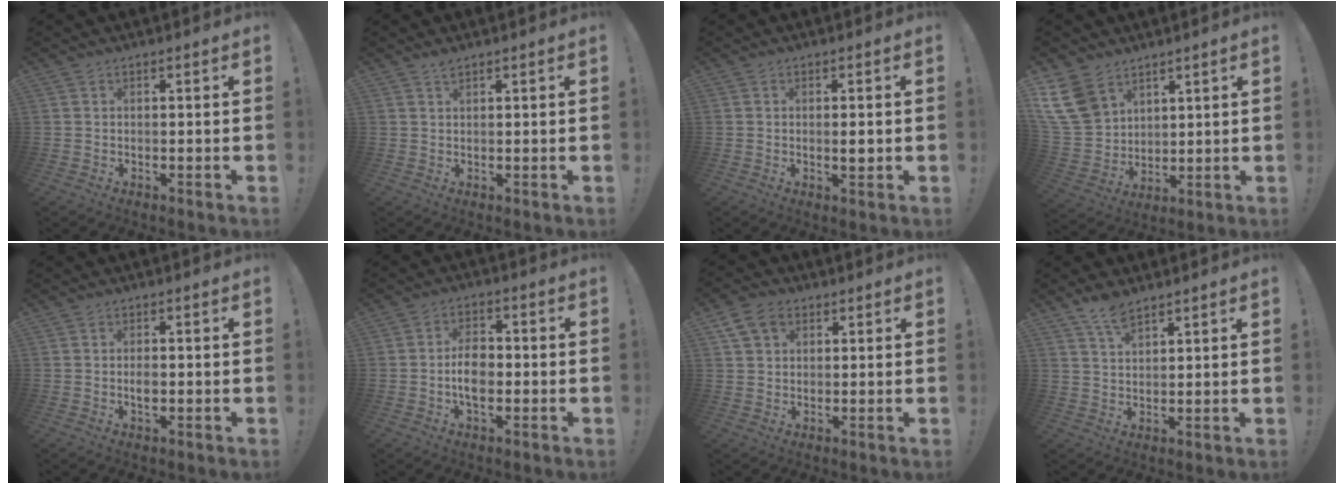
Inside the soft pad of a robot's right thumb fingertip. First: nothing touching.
{"total": 1.5, "force": [1.3, 0.2, 0.7], "torque": [-0.009, -0.004, 0.023]}
{"total": 2.4, "force": [-0.2, 0.5, 2.3], "torque": [-0.026, -0.006, -0.006]}
{"total": 14.4, "force": [8.6, 9.6, 6.3], "torque": [-0.134, -0.042, 0.176]}
{"total": 2.2, "force": [-0.6, 1.2, 1.8], "torque": [-0.016, -0.003, -0.014]}
{"total": 7.4, "force": [-1.5, 4.8, 5.4], "torque": [-0.083, 0.005, -0.030]}
{"total": 7.5, "force": [3.4, 5.5, 3.9], "torque": [-0.061, -0.002, 0.068]}
{"total": 6.1, "force": [4.9, 1.9, 3.2], "torque": [-0.059, -0.024, 0.088]}